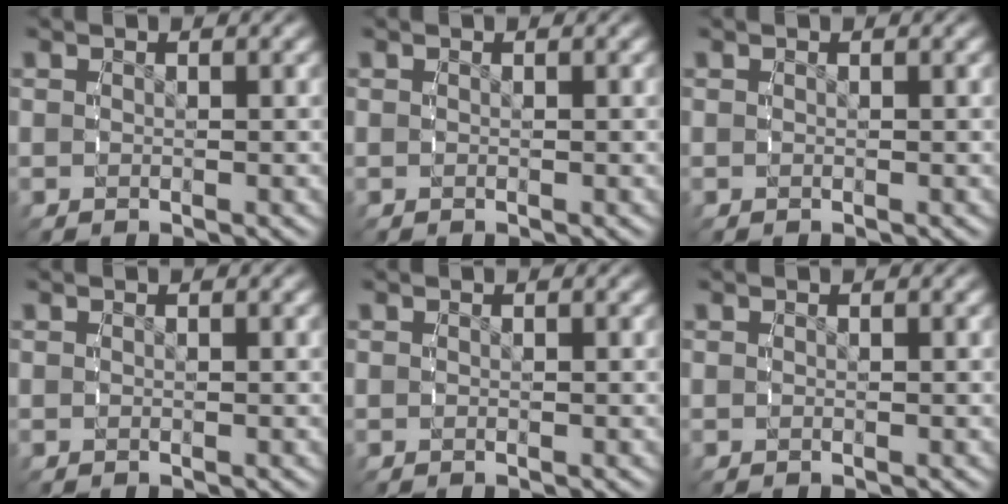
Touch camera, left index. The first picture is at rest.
{"total": 0.0}
{"total": 0.0}
{"total": 0.0}
{"total": 0.0}
{"total": 0.0}